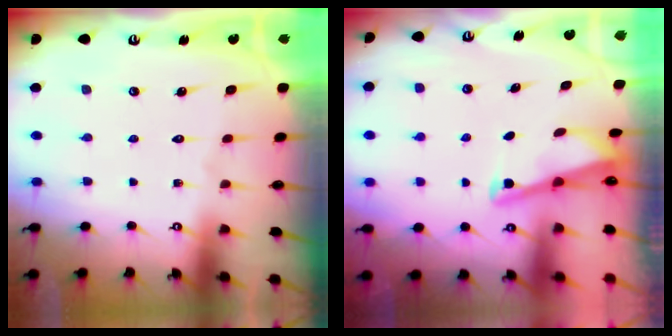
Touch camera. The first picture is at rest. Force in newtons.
{"total": 2.9, "press": 2.9, "slide": 0.4}